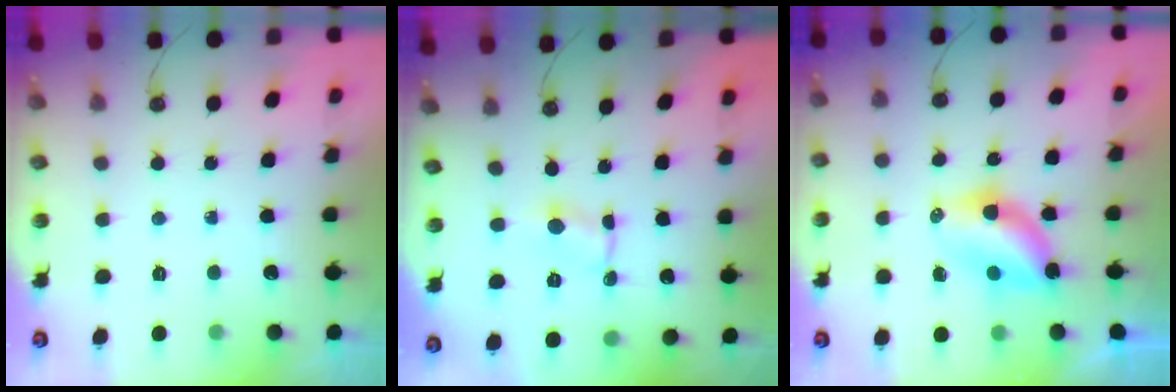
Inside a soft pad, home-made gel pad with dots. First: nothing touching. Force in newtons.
{"total": 0.7, "press": 0.6, "slide": 0.1}
{"total": 6.3, "press": 6.2, "slide": 0.5}